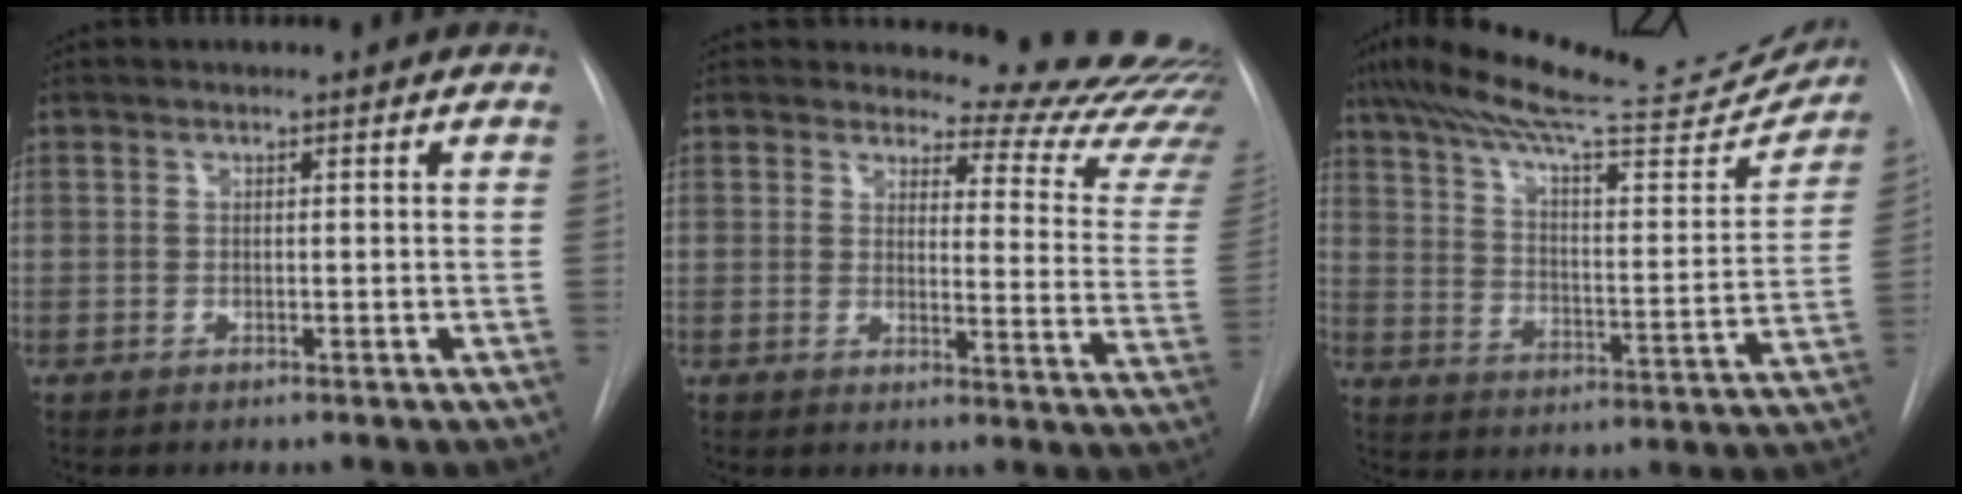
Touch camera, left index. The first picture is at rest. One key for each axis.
{"total": 17.9, "fx": 17.4, "fy": 2.4, "fz": 3.0, "tx": -0.012, "ty": -0.144, "tz": 0.169}
{"total": 26.8, "fx": 23.4, "fy": 3.9, "fz": 12.4, "tx": -0.199, "ty": -0.031, "tz": 0.314}